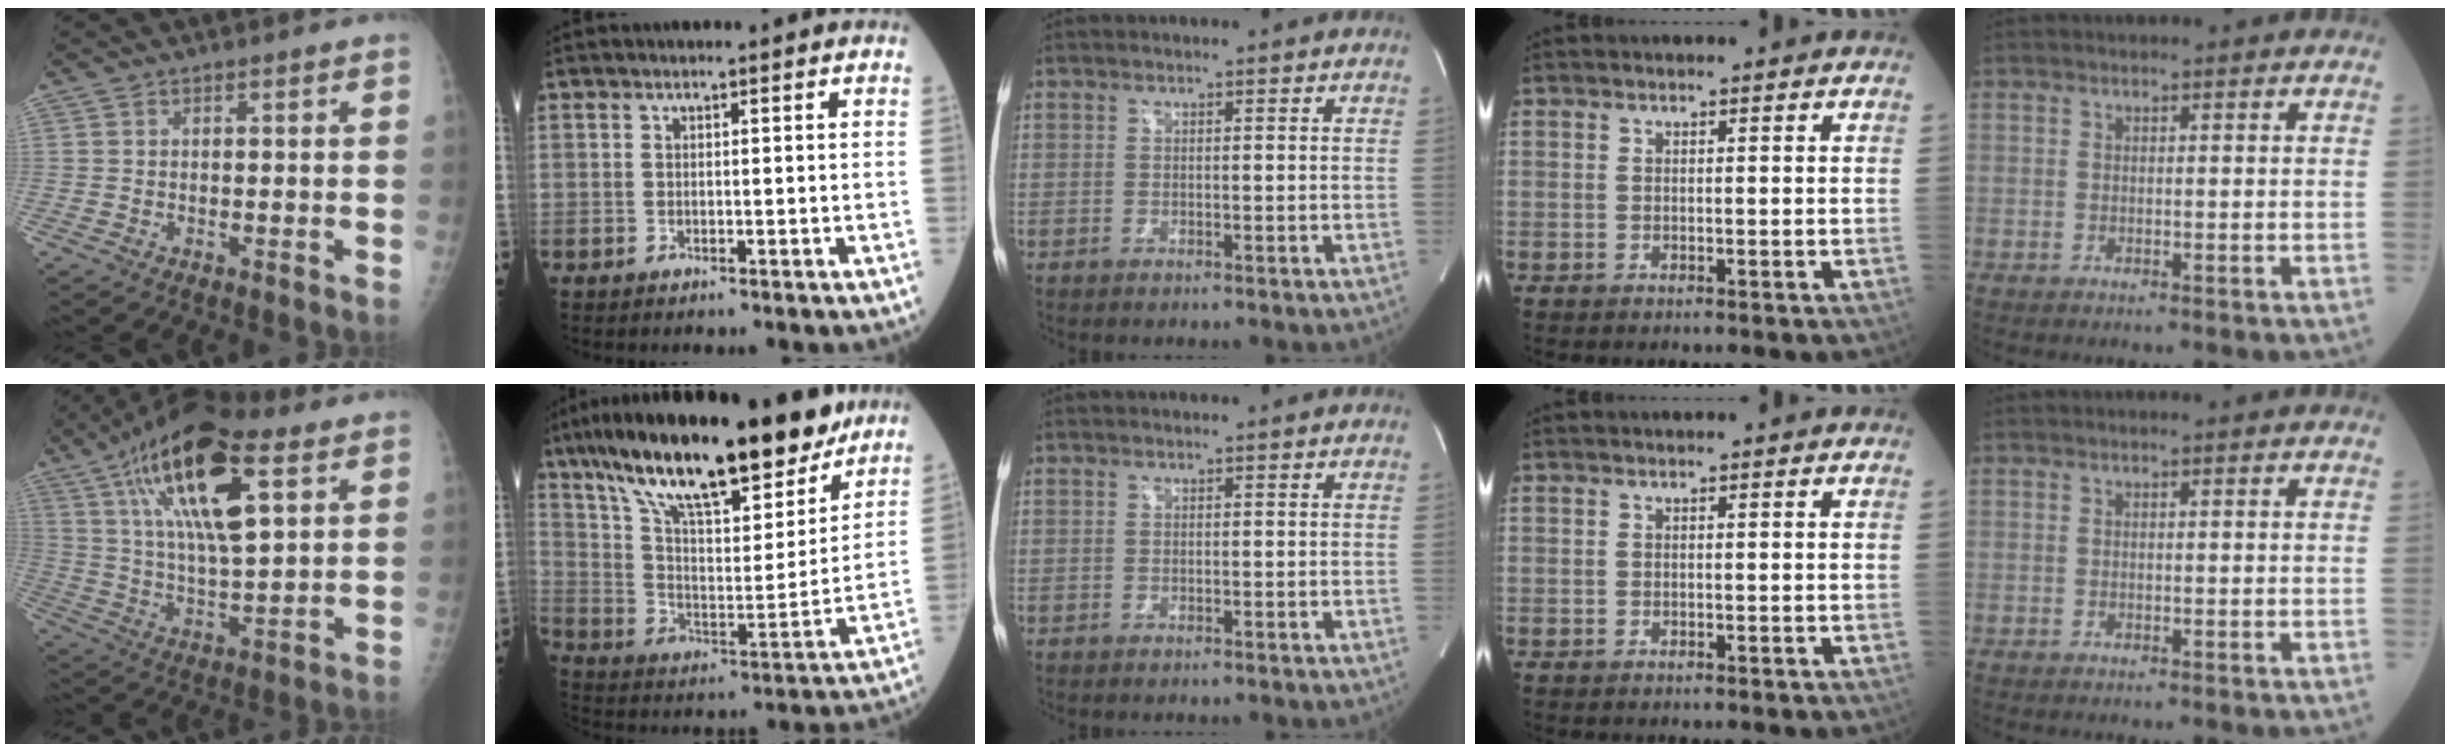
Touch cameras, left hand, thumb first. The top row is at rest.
{"thumb": {"total": 20.7, "force": [8.9, 7.7, 17.1], "torque": [-0.290, -0.017, 0.153]}, "index": {"total": 24.3, "force": [18.0, 5.9, 15.2], "torque": [-0.250, 0.023, 0.293]}}